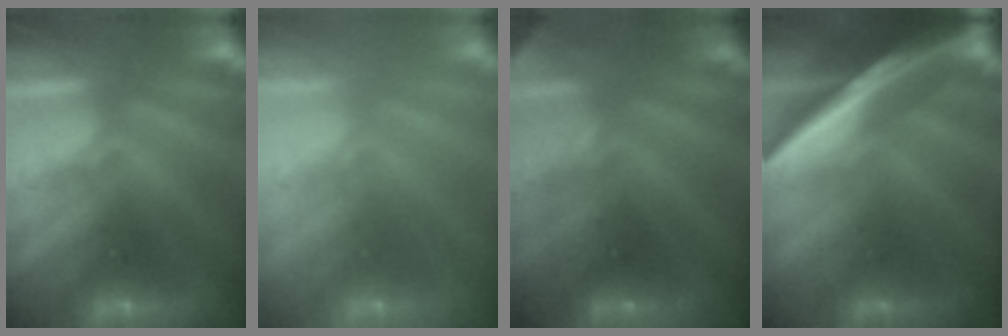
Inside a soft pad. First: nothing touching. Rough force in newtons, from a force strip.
{"total": 9.4}
{"total": 2.8}
{"total": 7.6}